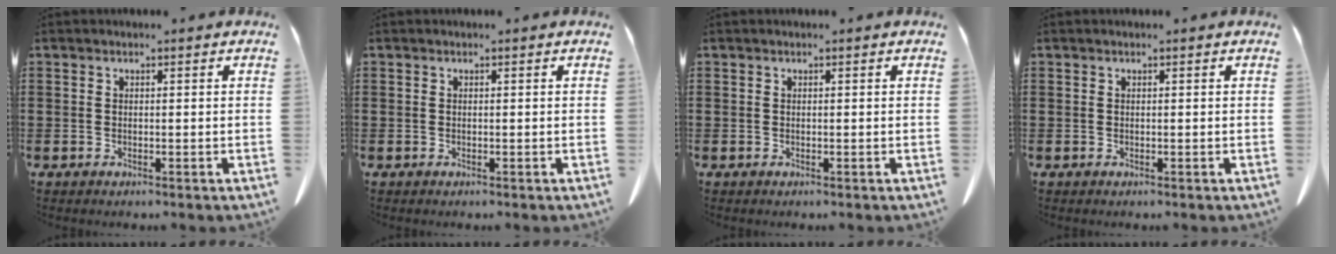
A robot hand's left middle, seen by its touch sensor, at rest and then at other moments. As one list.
[{"total": 0.0}, {"total": 0.0}, {"total": 0.0}]